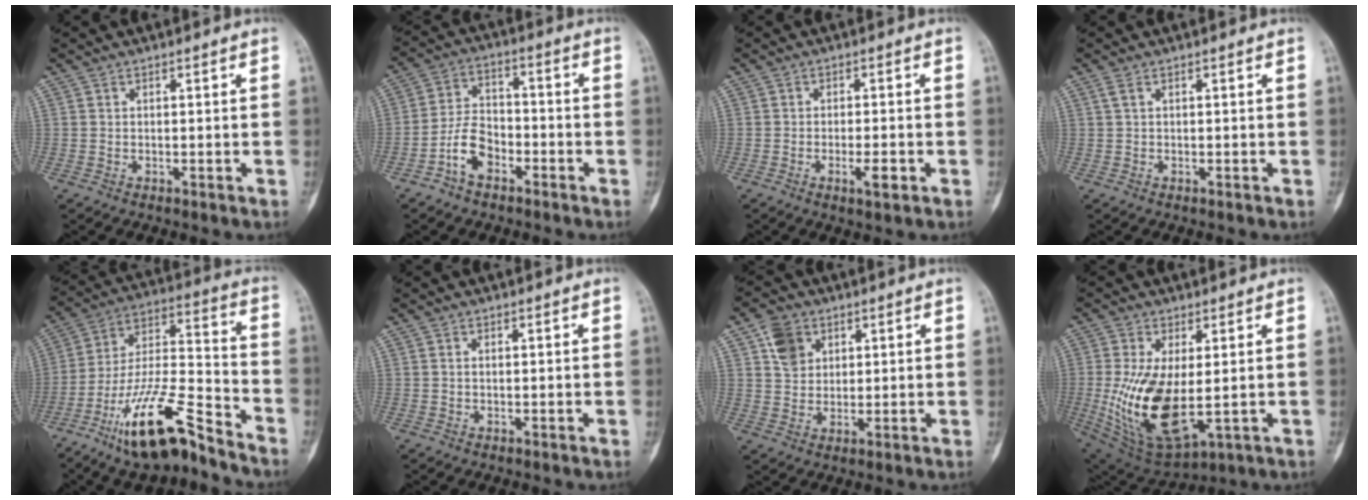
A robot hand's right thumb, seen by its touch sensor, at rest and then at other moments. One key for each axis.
{"total": 7.7, "fx": -4.1, "fy": 4.8, "fz": 4.4, "tx": -0.075, "ty": 0.035, "tz": -0.081}
{"total": 3.6, "fx": -1.4, "fy": 1.1, "fz": 3.1, "tx": -0.053, "ty": 0.000, "tz": -0.022}
{"total": 0.9, "fx": 0.4, "fy": 0.4, "fz": 0.7, "tx": -0.017, "ty": 0.008, "tz": 0.009}
{"total": 17.7, "fx": -12.3, "fy": 4.5, "fz": 11.9, "tx": -0.214, "ty": 0.084, "tz": -0.221}
{"total": 0.5, "fx": 0.1, "fy": 0.3, "fz": 0.4, "tx": -0.014, "ty": 0.003, "tz": 0.003}
{"total": 6.3, "fx": 2.7, "fy": 5.0, "fz": 2.7, "tx": -0.026, "ty": -0.007, "tz": 0.051}
{"total": 16.0, "fx": -0.8, "fy": 7.5, "fz": 14.1, "tx": -0.269, "ty": -0.021, "tz": 0.011}